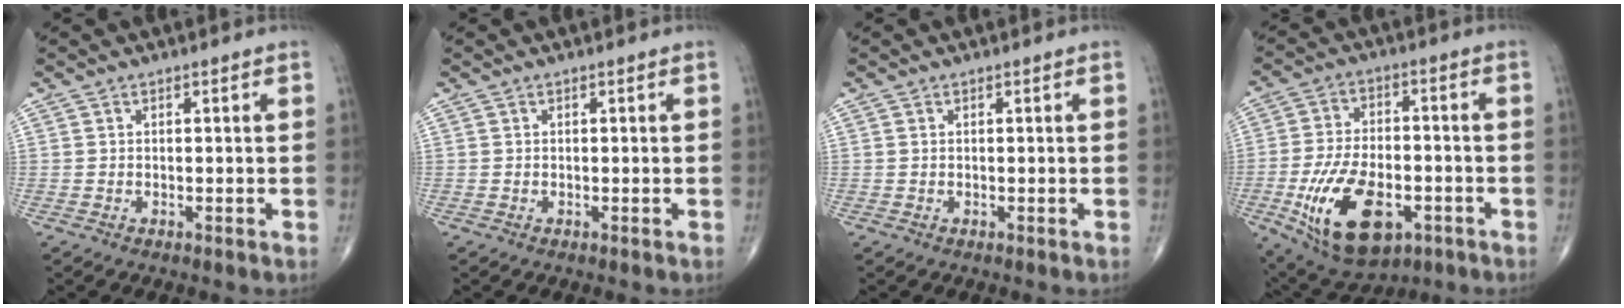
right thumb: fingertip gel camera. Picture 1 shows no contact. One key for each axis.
{"total": 0.0}
{"total": 0.0}
{"total": 15.8, "fx": -5.6, "fy": 8.7, "fz": 11.9, "tx": -0.192, "ty": 0.009, "tz": -0.077}